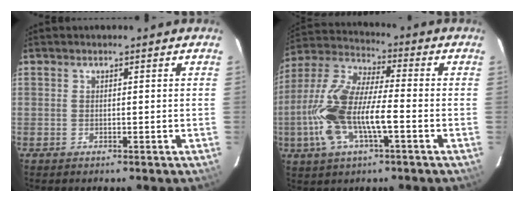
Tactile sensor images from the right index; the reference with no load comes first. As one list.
[{"total": 16.0, "force": [-4.0, 5.6, 14.5], "torque": [-0.306, 0.002, -0.084]}]